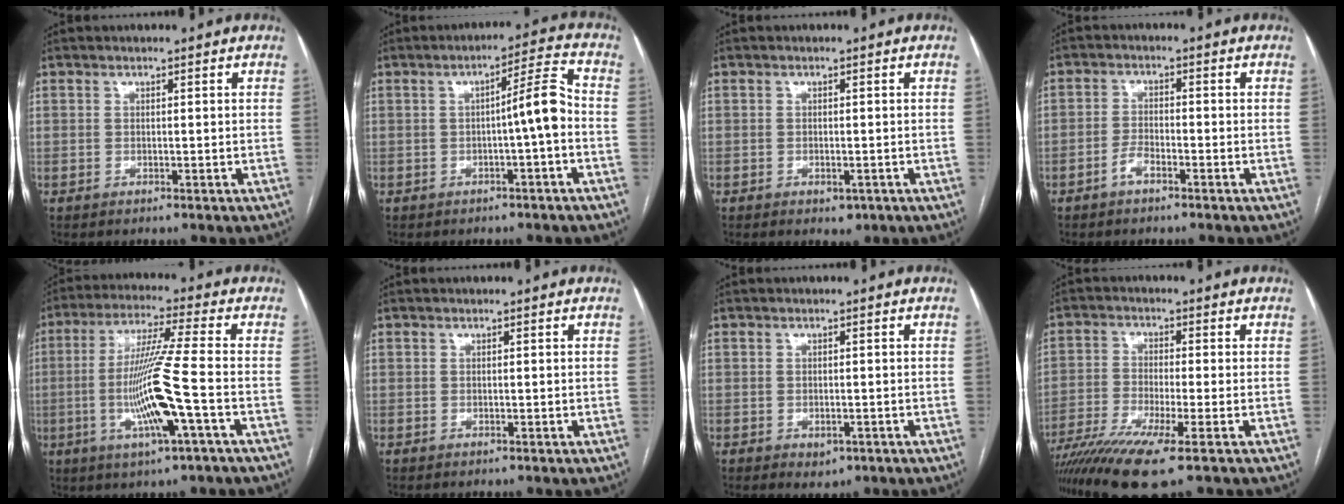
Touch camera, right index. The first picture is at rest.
{"total": 6.1, "force": [-1.1, -0.2, 6.0], "torque": [-0.087, 0.018, -0.015]}
{"total": 1.9, "force": [-0.9, 1.1, 1.1], "torque": [-0.010, 0.001, -0.004]}
{"total": 2.6, "force": [-1.8, 1.0, 1.7], "torque": [-0.031, 0.004, -0.035]}
{"total": 12.9, "force": [-3.0, -0.7, 12.6], "torque": [-0.250, -0.010, -0.061]}
{"total": 0.0}
{"total": 2.0, "force": [-0.9, 1.3, 1.2], "torque": [-0.013, 0.000, -0.003]}
{"total": 11.3, "force": [-7.7, 0.2, 8.3], "torque": [-0.147, -0.022, -0.133]}